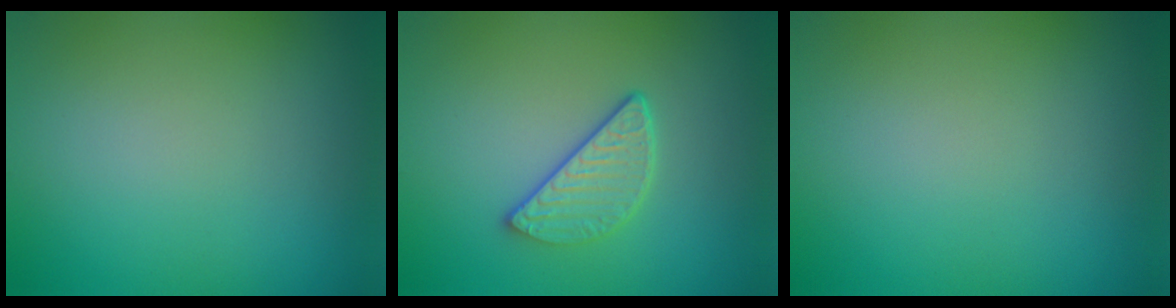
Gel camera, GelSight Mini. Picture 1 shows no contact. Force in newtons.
{"total": 3.1, "press": 2.4, "slide": 1.9}
{"total": 0.0}